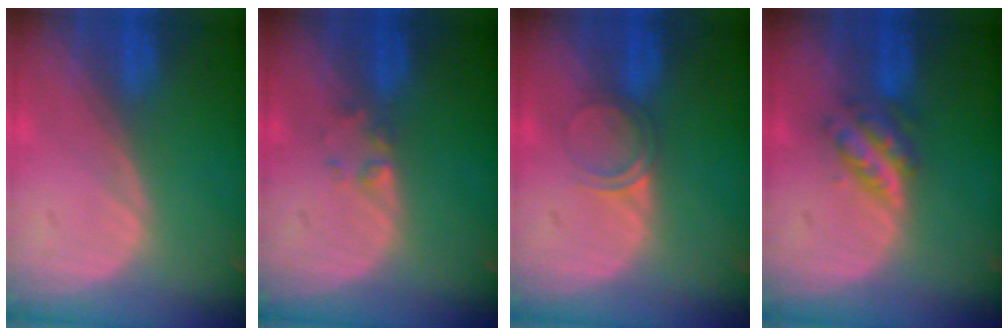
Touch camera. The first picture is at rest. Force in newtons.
{"total": 1.4, "press": 1.3, "slide": 0.2}
{"total": 2.5, "press": 2.1, "slide": 1.2}
{"total": 4.8, "press": 4.4, "slide": 1.8}